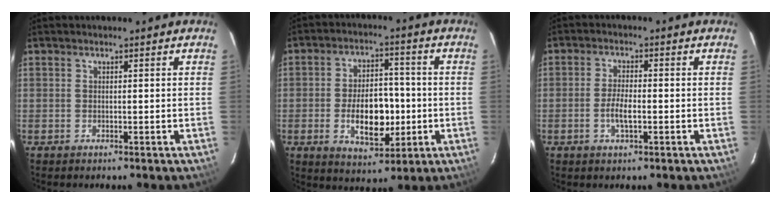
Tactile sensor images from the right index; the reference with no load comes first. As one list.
[{"total": 11.5, "force": [-2.4, 6.4, 9.3], "torque": [-0.166, 0.008, -0.024]}, {"total": 3.8, "force": [-1.2, 1.2, 3.4], "torque": [-0.069, -0.003, -0.023]}]